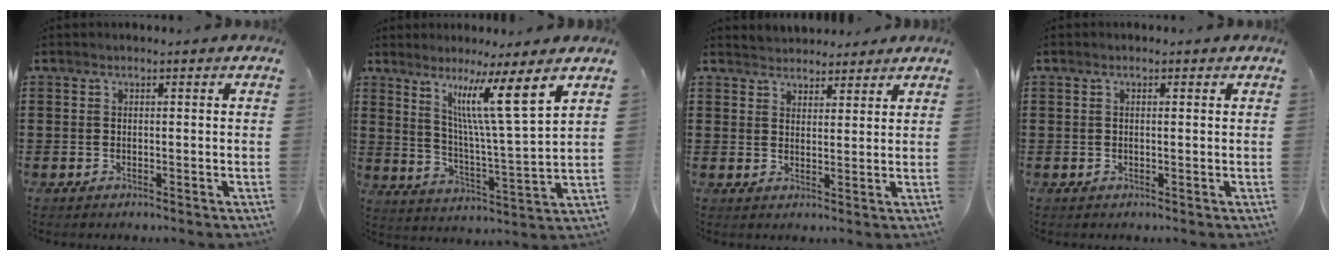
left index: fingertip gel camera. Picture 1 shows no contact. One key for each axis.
{"total": 10.2, "fx": 6.5, "fy": -0.7, "fz": 7.8, "tx": -0.153, "ty": -0.033, "tz": 0.100}
{"total": 3.1, "fx": 2.8, "fy": 1.0, "fz": -0.6, "tx": 0.001, "ty": -0.002, "tz": 0.055}
{"total": 0.8, "fx": 0.3, "fy": 0.1, "fz": 0.7, "tx": -0.014, "ty": 0.000, "tz": 0.007}